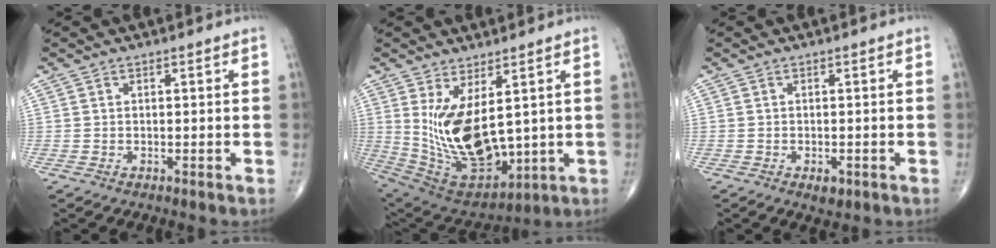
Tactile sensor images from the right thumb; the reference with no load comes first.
{"total": 16.4, "force": [2.4, 8.0, 14.1], "torque": [-0.242, -0.032, 0.079]}
{"total": 1.9, "force": [-0.9, 1.0, 1.3], "torque": [-0.019, -0.002, -0.009]}